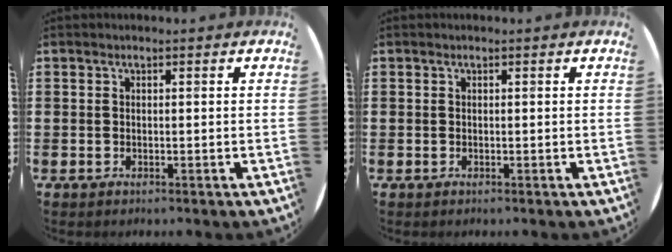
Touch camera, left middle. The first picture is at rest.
{"total": 0.0}